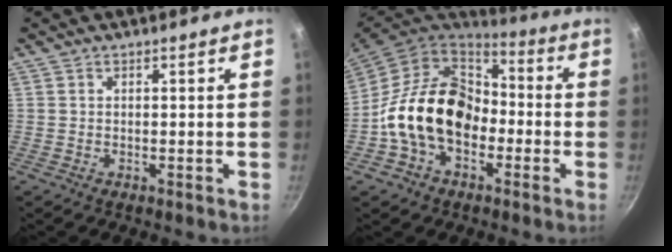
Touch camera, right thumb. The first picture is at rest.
{"total": 18.6, "force": [-3.6, 13.5, 12.3], "torque": [-0.182, 0.051, -0.074]}